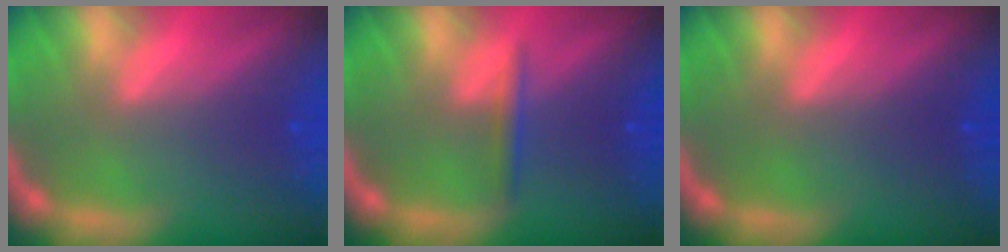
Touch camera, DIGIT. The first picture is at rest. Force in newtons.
{"total": 1.4}
{"total": 0.0}